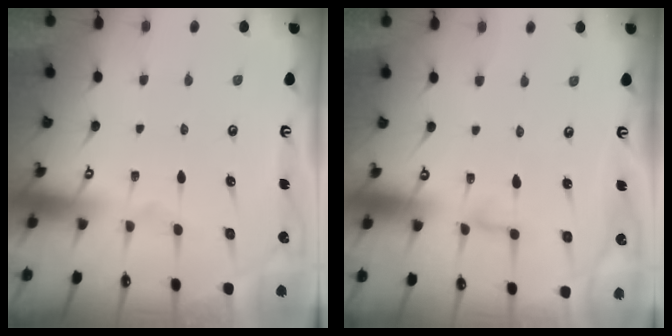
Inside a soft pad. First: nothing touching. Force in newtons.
{"total": 2.9, "press": 2.9, "slide": 0.2}